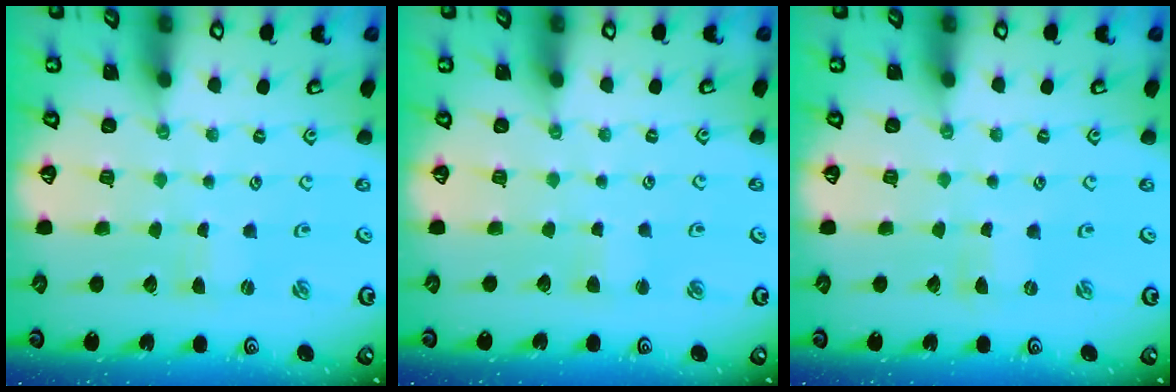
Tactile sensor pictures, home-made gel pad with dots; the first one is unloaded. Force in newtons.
{"total": 2.7, "press": 2.7, "slide": 0.3}
{"total": 0.0}